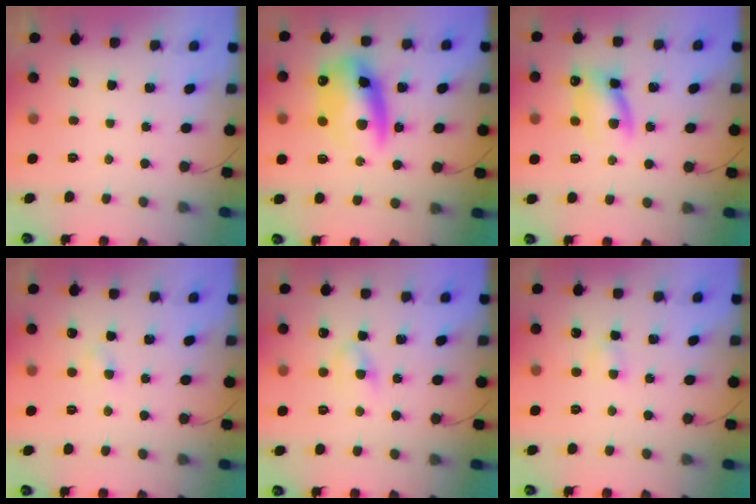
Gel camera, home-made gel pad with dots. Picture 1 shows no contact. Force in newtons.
{"total": 14.4, "press": 14.0, "slide": 3.4}
{"total": 10.2, "press": 10.0, "slide": 1.9}
{"total": 2.0, "press": 1.8, "slide": 0.9}
{"total": 5.0, "press": 4.9, "slide": 1.1}
{"total": 2.6, "press": 2.3, "slide": 1.1}